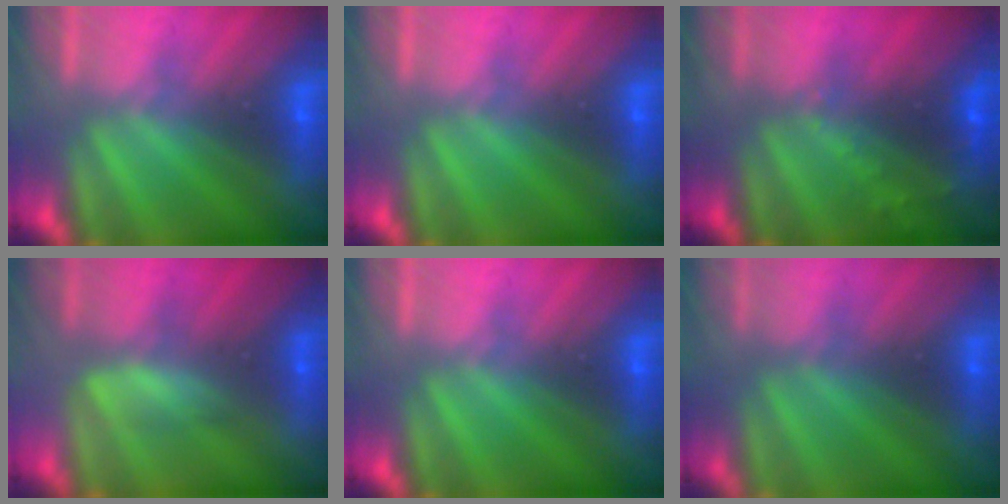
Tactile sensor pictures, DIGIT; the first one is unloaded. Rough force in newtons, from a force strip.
{"total": 0.0}
{"total": 8.0}
{"total": 2.6}
{"total": 0.0}
{"total": 2.9}